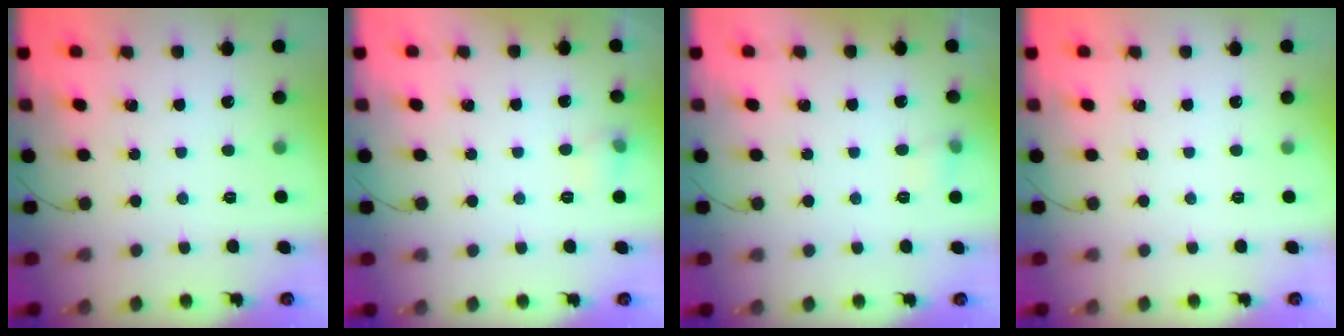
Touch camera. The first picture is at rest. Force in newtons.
{"total": 5.7, "press": 5.4, "slide": 1.8}
{"total": 5.0, "press": 4.8, "slide": 1.6}
{"total": 0.0}